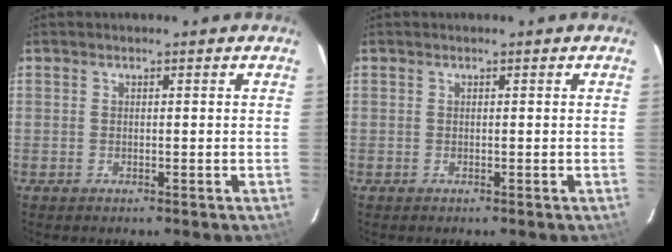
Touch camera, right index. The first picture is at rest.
{"total": 0.0}